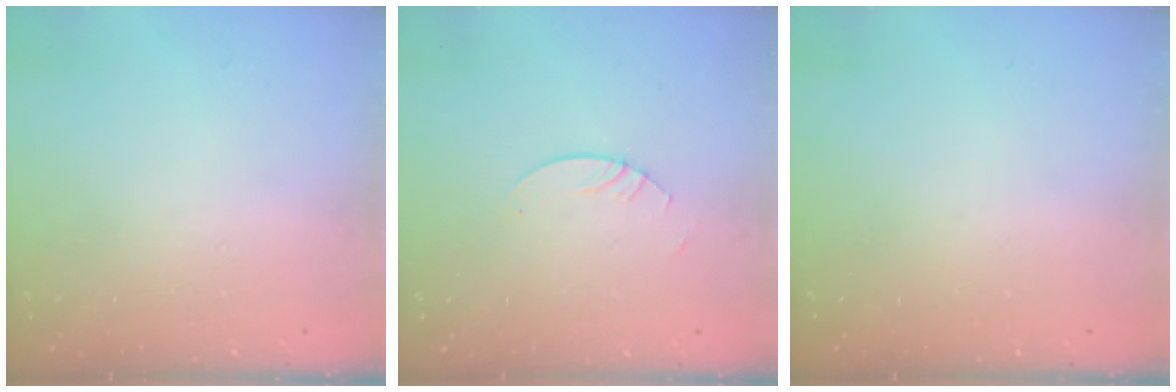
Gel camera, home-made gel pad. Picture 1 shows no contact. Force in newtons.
{"total": 2.7, "press": 2.7, "slide": 0.2}
{"total": 0.0}